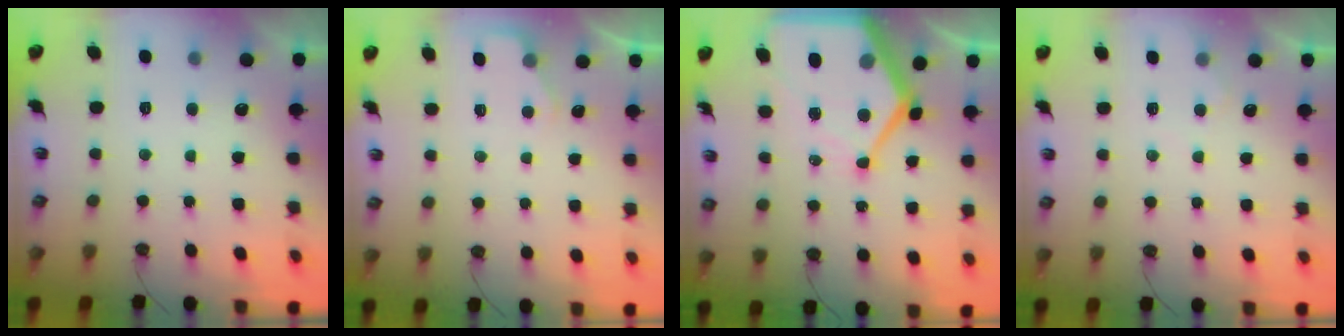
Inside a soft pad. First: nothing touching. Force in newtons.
{"total": 2.8, "press": 2.7, "slide": 0.5}
{"total": 19.4, "press": 19.3, "slide": 2.0}
{"total": 3.6, "press": 3.6, "slide": 0.5}